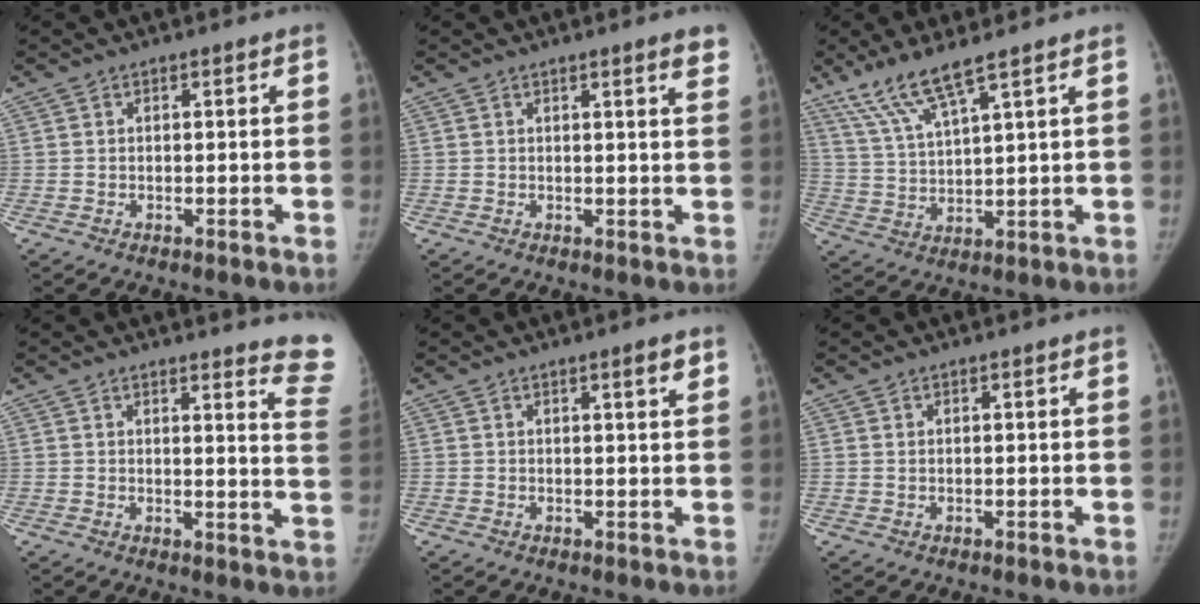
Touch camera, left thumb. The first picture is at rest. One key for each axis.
{"total": 3.5, "fx": 2.4, "fy": 0.2, "fz": 2.6, "tx": -0.022, "ty": -0.006, "tz": 0.026}
{"total": 8.5, "fx": 6.2, "fy": 0.8, "fz": 5.8, "tx": -0.121, "ty": -0.027, "tz": 0.135}
{"total": 11.0, "fx": 10.3, "fy": 0.4, "fz": 3.8, "tx": -0.016, "ty": -0.115, "tz": 0.085}
{"total": 2.3, "fx": 1.3, "fy": 0.2, "fz": 1.8, "tx": -0.019, "ty": -0.005, "tz": 0.018}
{"total": 0.0}